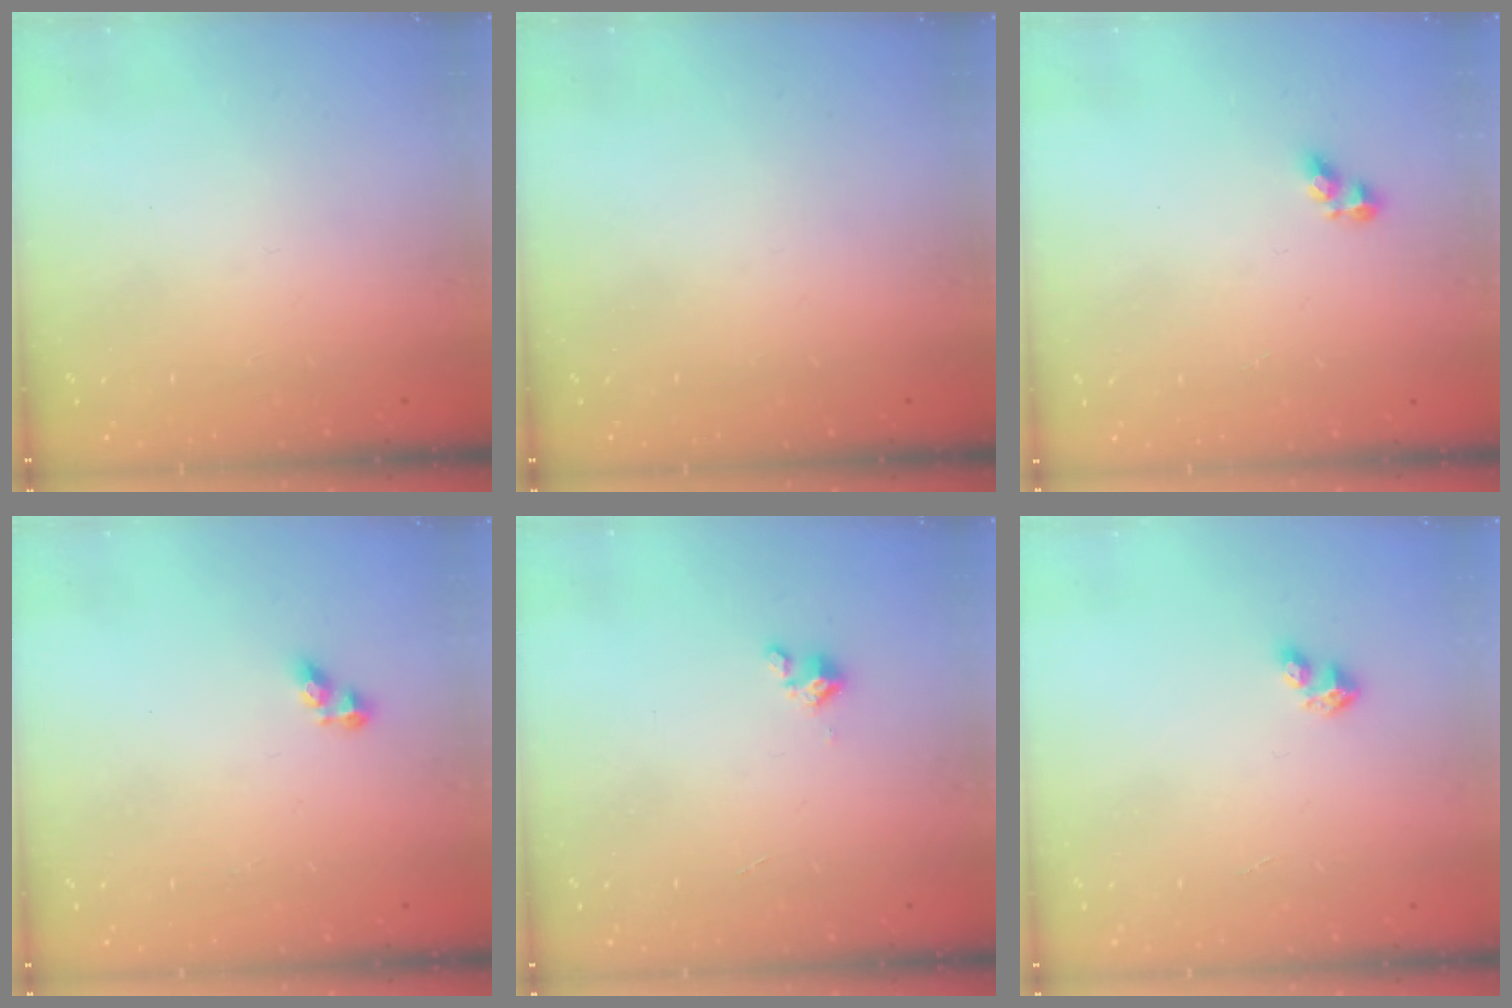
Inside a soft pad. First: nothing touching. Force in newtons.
{"total": 0.0}
{"total": 5.1, "press": 5.1, "slide": 0.3}
{"total": 5.2, "press": 5.2, "slide": 0.7}
{"total": 0.9, "press": 0.9, "slide": 0.2}
{"total": 3.0, "press": 2.9, "slide": 0.3}